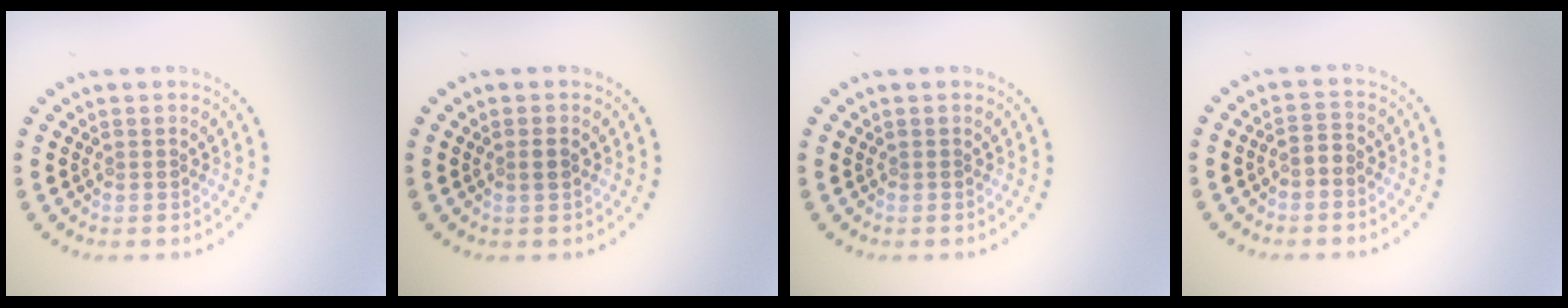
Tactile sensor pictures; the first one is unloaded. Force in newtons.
{"total": 0.8, "press": 0.8, "slide": 0.2}
{"total": 0.0}
{"total": 1.4, "press": 1.1, "slide": 0.9}